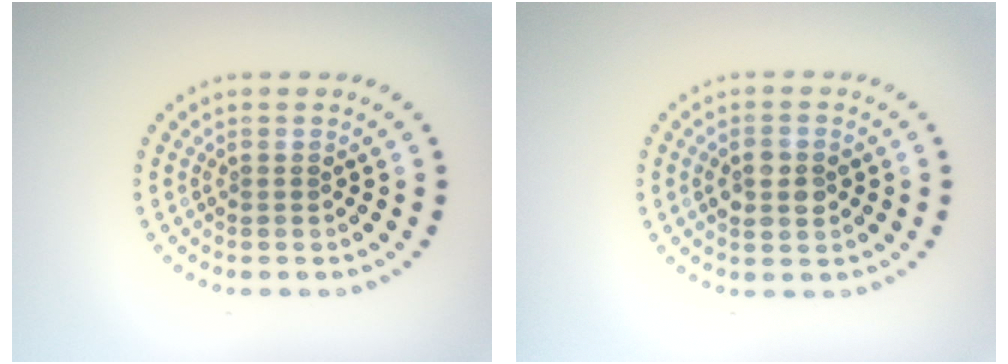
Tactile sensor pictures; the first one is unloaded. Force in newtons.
{"total": 2.8, "press": 2.8, "slide": 0.2}